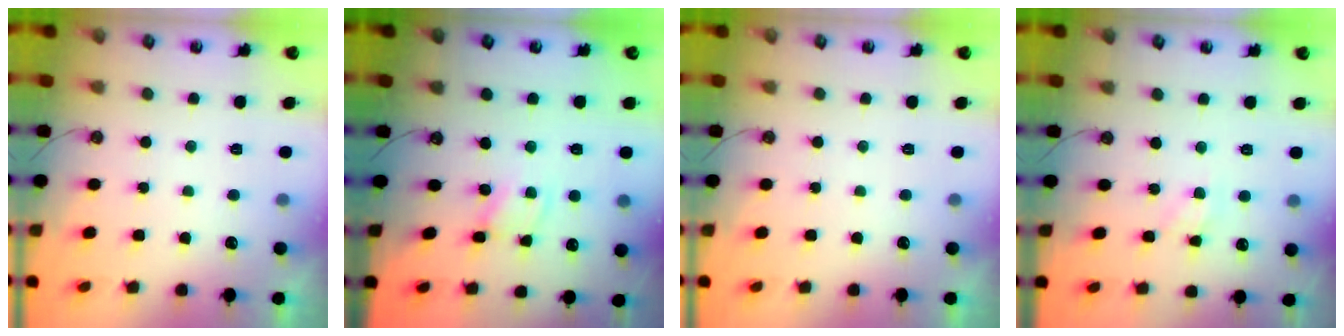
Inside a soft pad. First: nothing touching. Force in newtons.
{"total": 1.5, "press": 1.5, "slide": 0.1}
{"total": 0.0}
{"total": 4.8, "press": 4.8, "slide": 0.2}